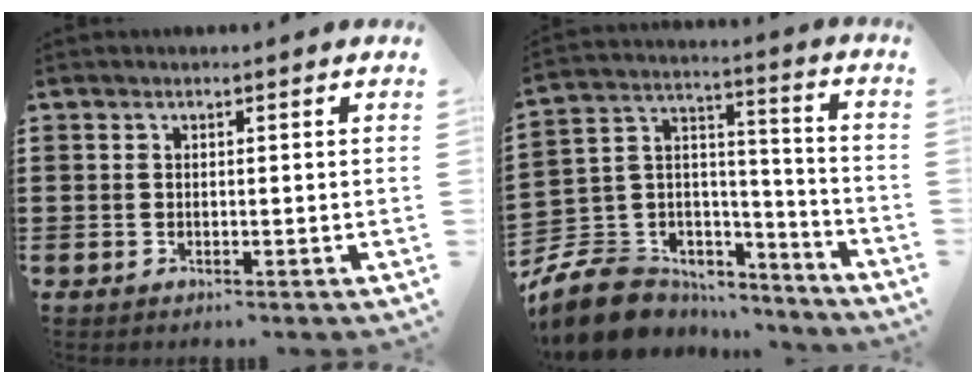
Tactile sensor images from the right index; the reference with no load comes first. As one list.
[{"total": 9.2, "force": [-6.6, 6.1, 1.9], "torque": [-0.072, 0.008, -0.123]}]